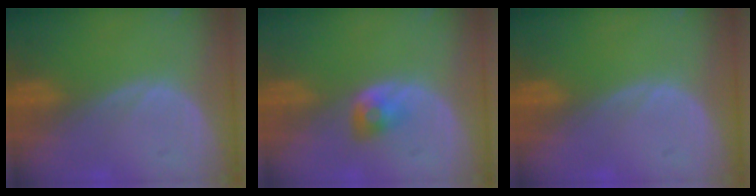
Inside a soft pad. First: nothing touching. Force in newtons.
{"total": 2.7, "press": 2.4, "slide": 1.2}
{"total": 0.0}